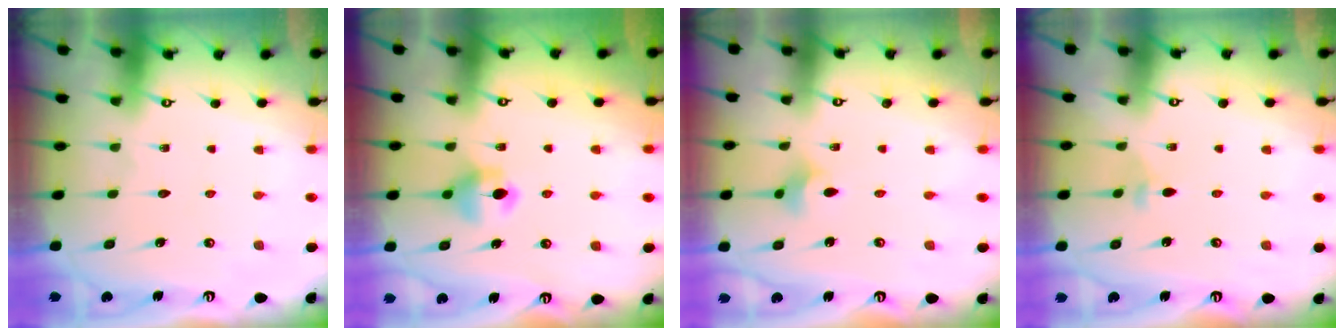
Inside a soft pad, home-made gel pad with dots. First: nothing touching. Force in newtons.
{"total": 6.5, "press": 6.5, "slide": 0.5}
{"total": 3.8, "press": 3.7, "slide": 0.7}
{"total": 2.5, "press": 2.4, "slide": 0.6}